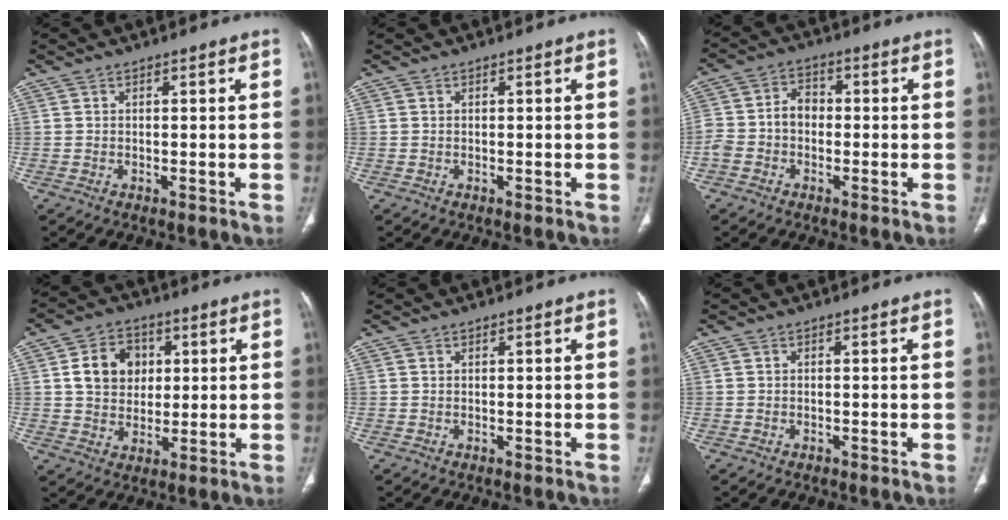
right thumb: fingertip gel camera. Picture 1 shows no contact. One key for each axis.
{"total": 0.0}
{"total": 6.5, "fx": -1.3, "fy": 5.0, "fz": 4.1, "tx": -0.070, "ty": 0.030, "tz": -0.032}
{"total": 10.1, "fx": 2.3, "fy": 8.1, "fz": 5.6, "tx": -0.062, "ty": -0.001, "tz": 0.038}
{"total": 0.0}
{"total": 0.6, "fx": -0.4, "fy": 0.3, "fz": 0.2, "tx": -0.005, "ty": 0.000, "tz": -0.008}